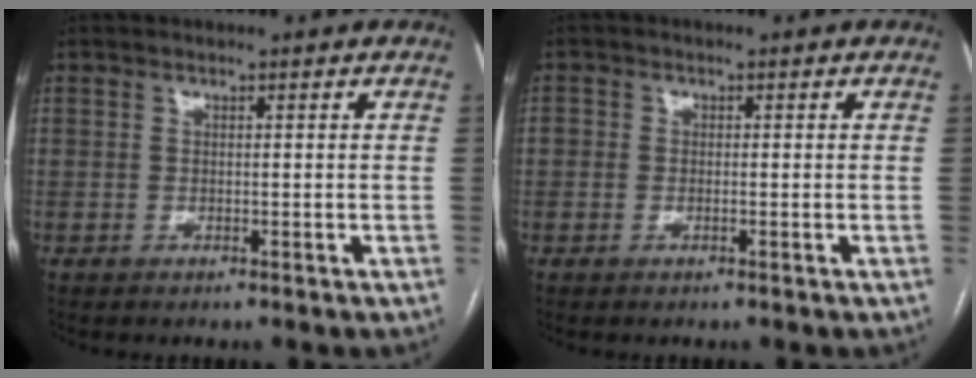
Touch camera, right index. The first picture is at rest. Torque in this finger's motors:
{"motor_torque": [0.13, 0.07, -0.01, 0.02]}